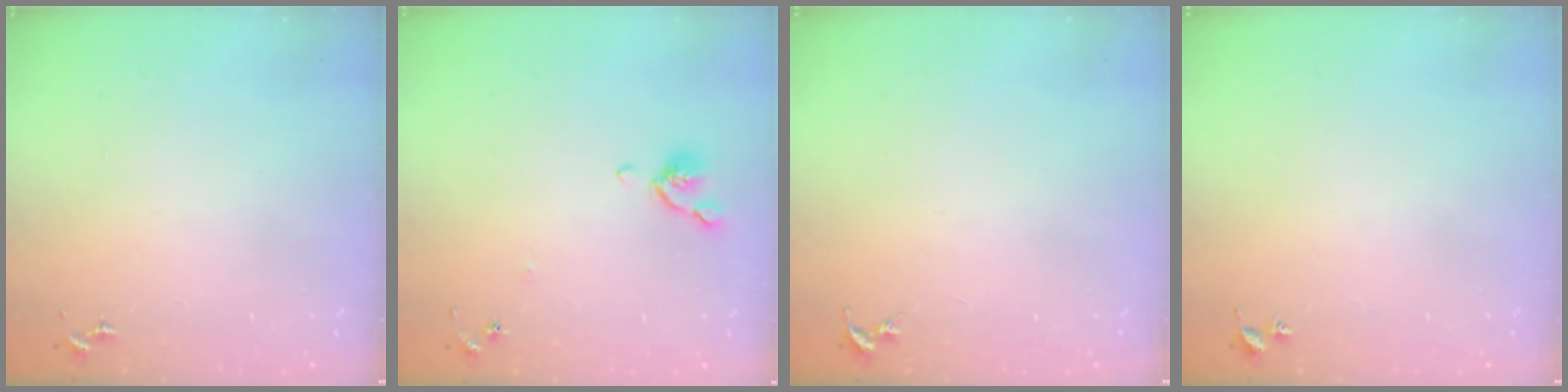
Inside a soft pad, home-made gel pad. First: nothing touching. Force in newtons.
{"total": 5.4, "press": 5.3, "slide": 1.1}
{"total": 0.0}
{"total": 1.8, "press": 1.8, "slide": 0.2}